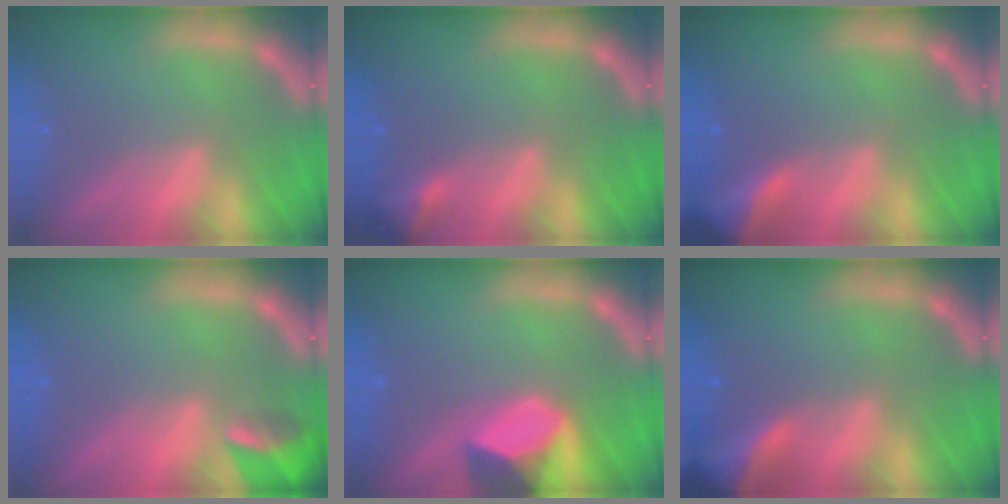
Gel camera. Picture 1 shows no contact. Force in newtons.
{"total": 1.9}
{"total": 4.9}
{"total": 3.4}
{"total": 5.9}
{"total": 5.9}